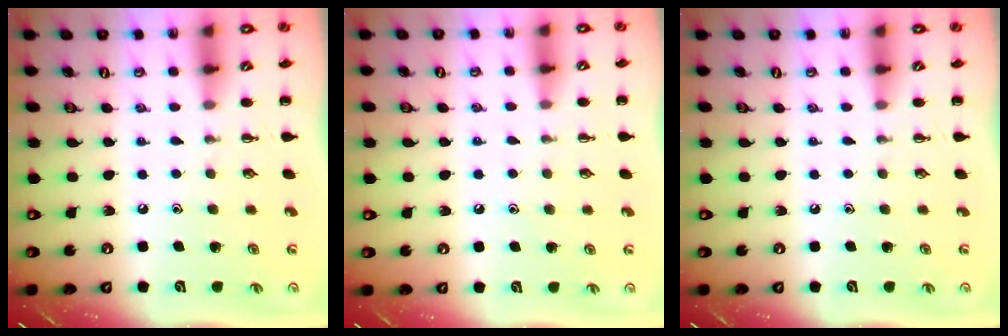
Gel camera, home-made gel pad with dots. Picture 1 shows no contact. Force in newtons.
{"total": 4.3, "press": 4.2, "slide": 1.1}
{"total": 0.0}